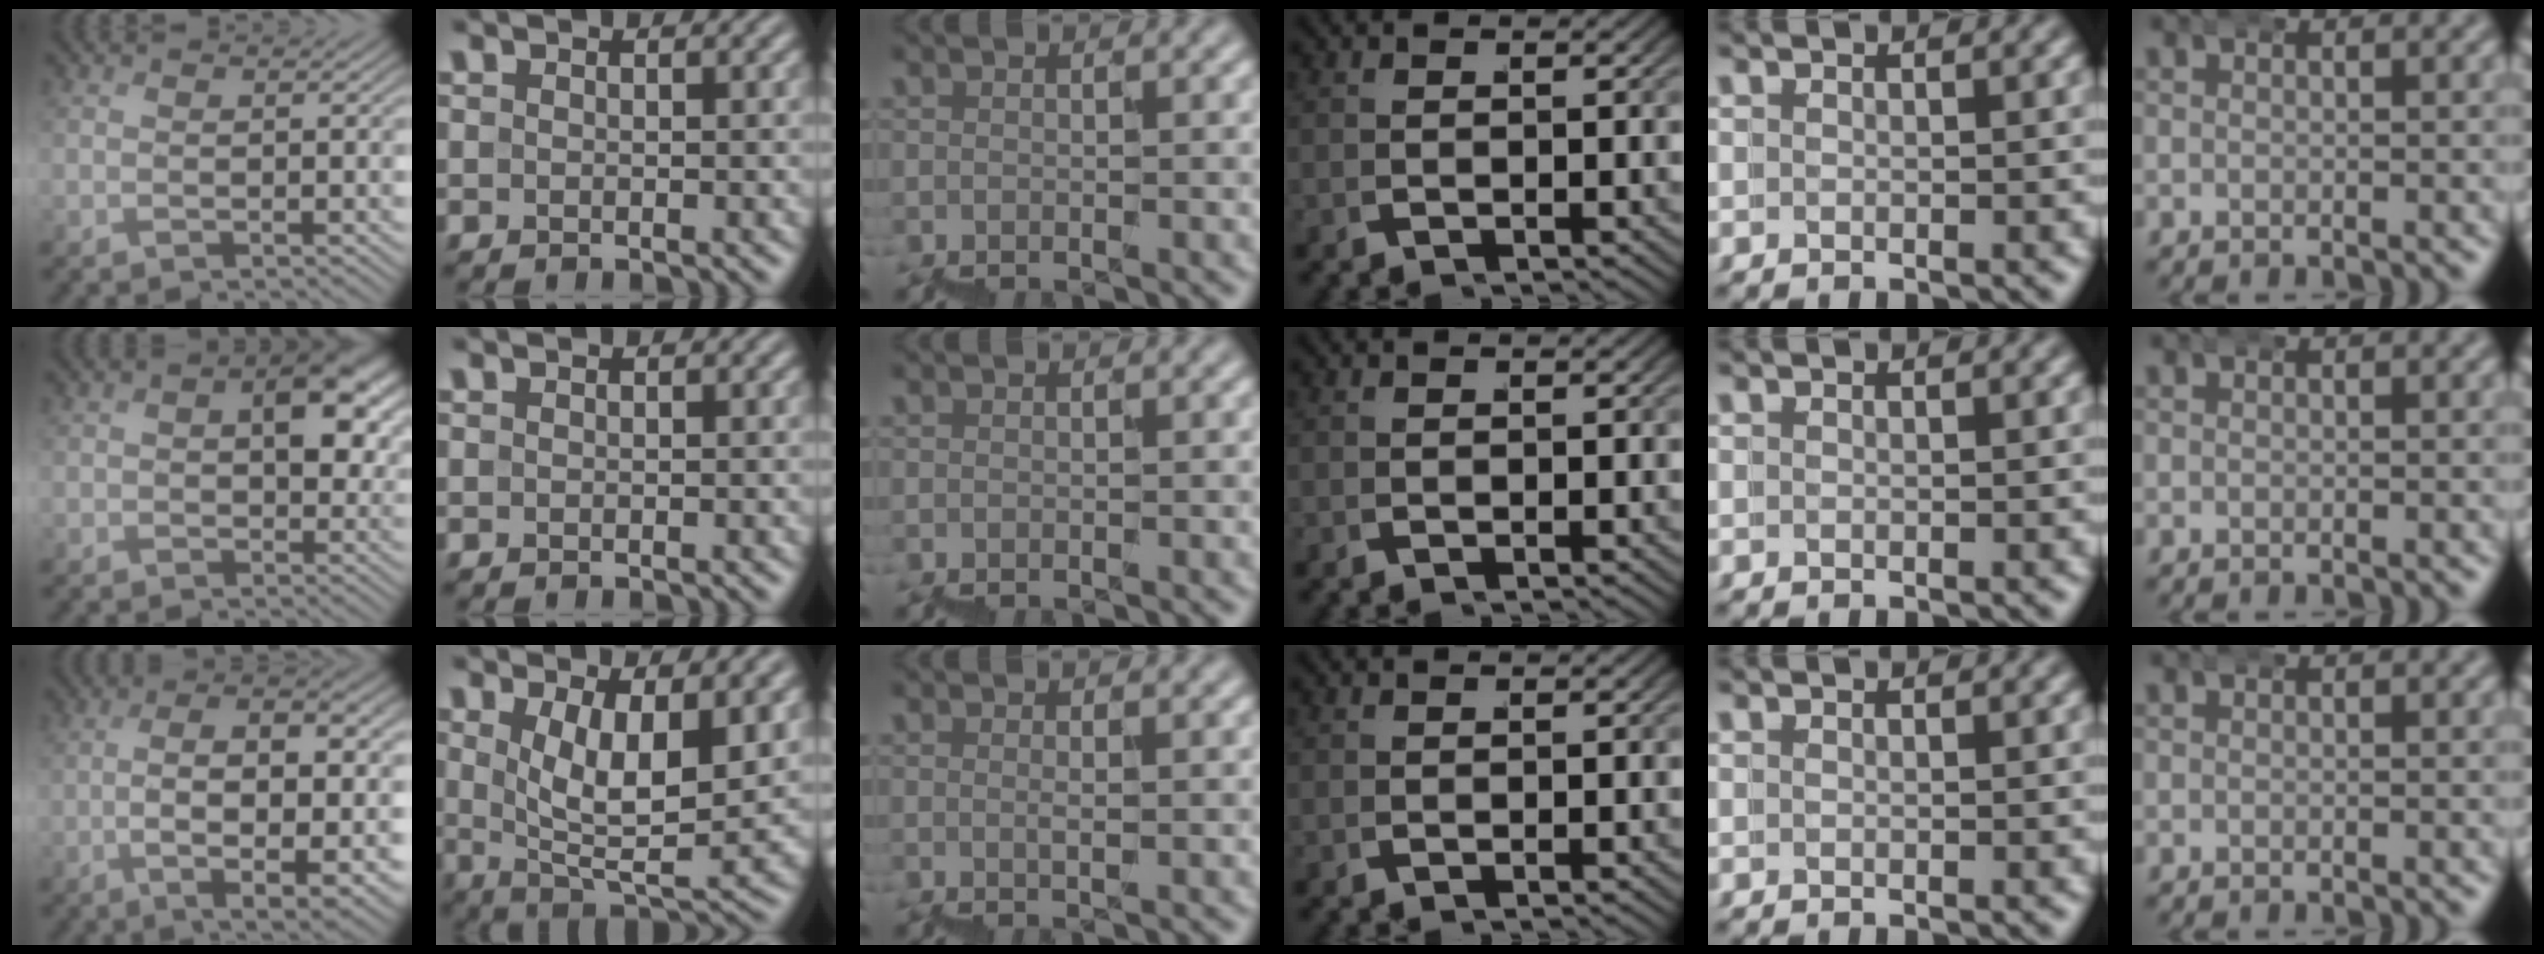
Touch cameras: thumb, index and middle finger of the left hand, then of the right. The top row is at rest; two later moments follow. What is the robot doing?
{"motion": "wrap", "object": "bandana"}